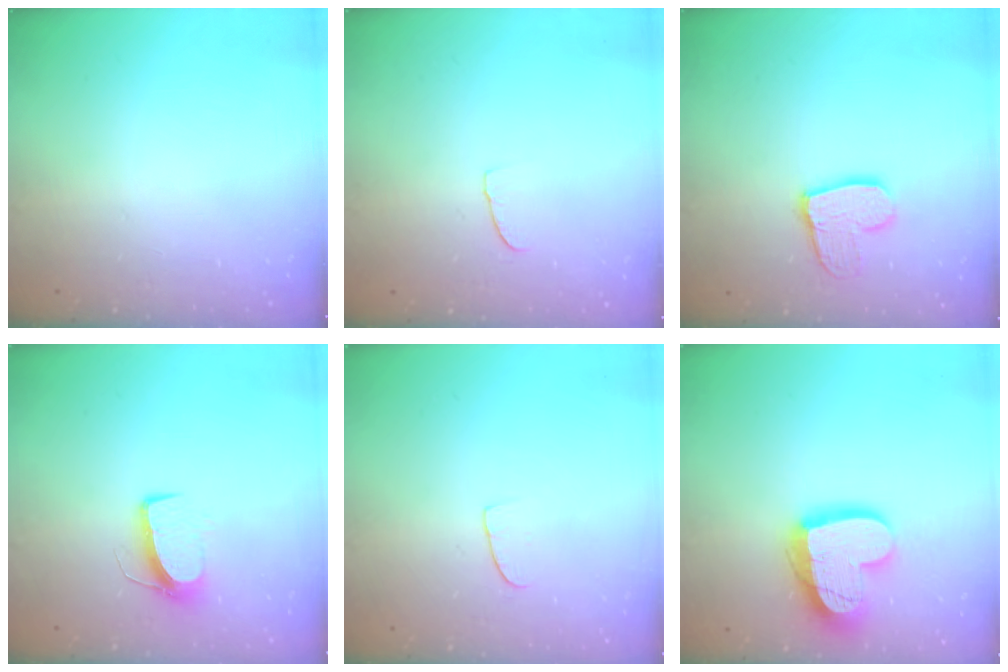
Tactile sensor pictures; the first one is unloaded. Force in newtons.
{"total": 3.3, "press": 3.3, "slide": 0.3}
{"total": 11.4, "press": 11.4, "slide": 1.0}
{"total": 7.8, "press": 7.7, "slide": 0.5}
{"total": 5.2, "press": 5.2, "slide": 0.3}
{"total": 17.8, "press": 17.7, "slide": 1.7}